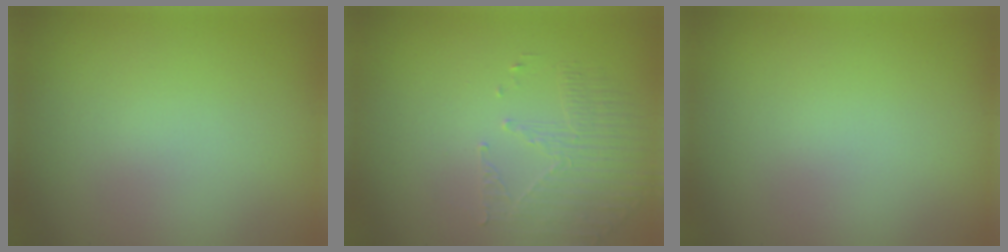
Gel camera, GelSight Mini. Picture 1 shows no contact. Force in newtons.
{"total": 1.8, "press": 1.1, "slide": 1.4}
{"total": 0.0}